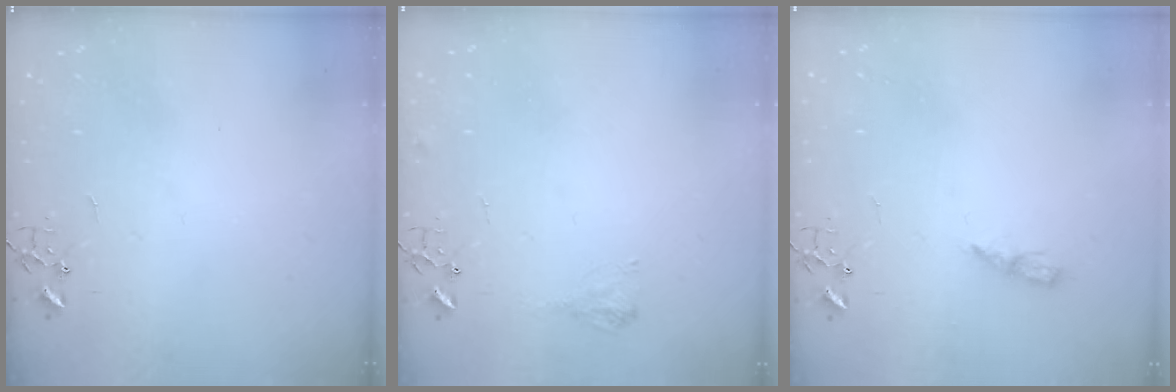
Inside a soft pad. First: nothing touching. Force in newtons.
{"total": 6.3, "press": 6.3, "slide": 0.8}
{"total": 6.0, "press": 6.0, "slide": 0.2}